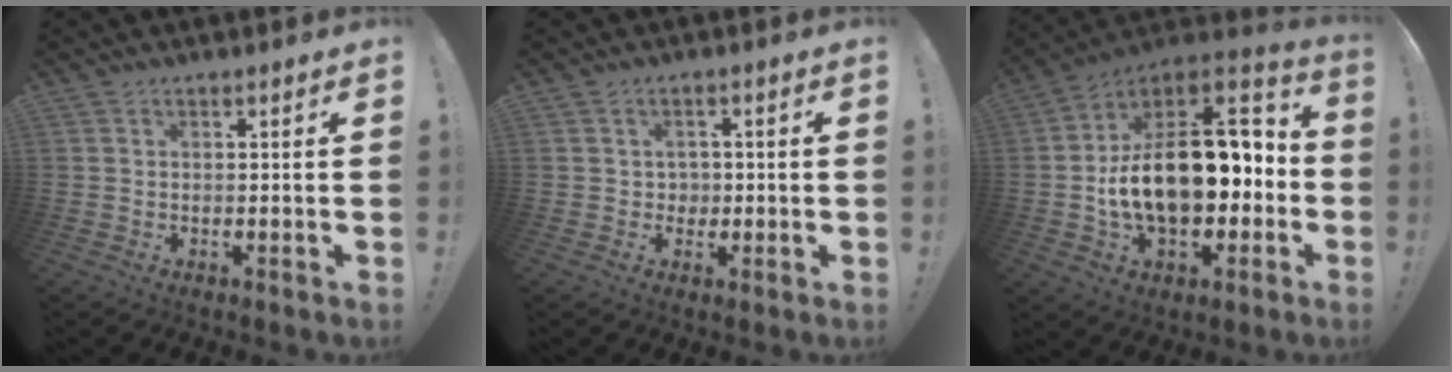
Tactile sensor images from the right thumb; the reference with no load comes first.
{"total": 3.0, "force": [0.2, 3.0, 0.5], "torque": [-0.003, -0.004, 0.001]}
{"total": 23.8, "force": [-1.3, 14.0, 19.1], "torque": [-0.298, 0.006, -0.011]}